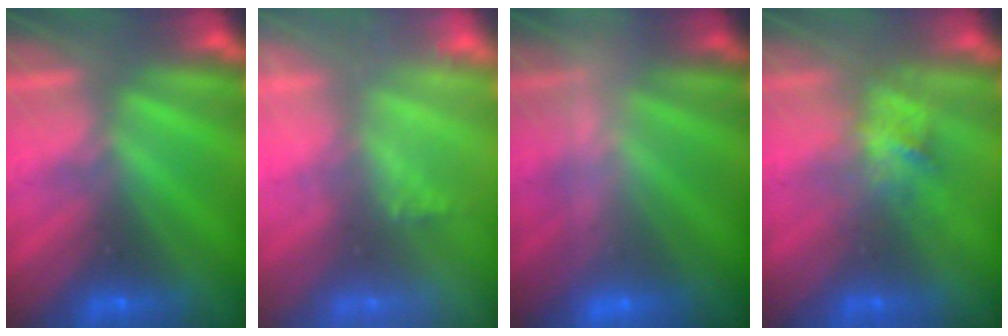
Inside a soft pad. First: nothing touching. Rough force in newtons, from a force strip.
{"total": 1.7}
{"total": 2.5}
{"total": 2.8}